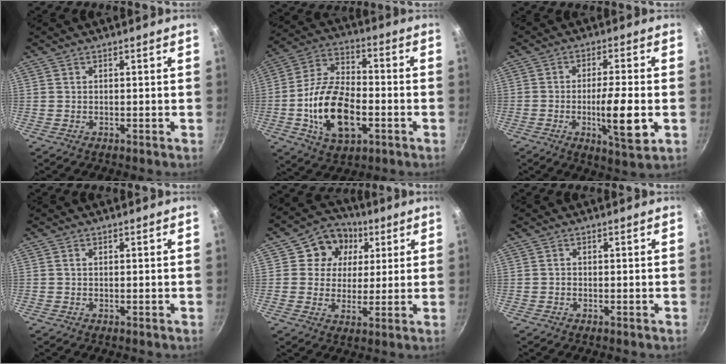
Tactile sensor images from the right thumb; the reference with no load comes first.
{"total": 17.6, "force": [-4.2, 9.8, 14.0], "torque": [-0.246, 0.027, -0.080]}
{"total": 10.2, "force": [-2.4, 2.3, 9.7], "torque": [-0.158, 0.005, -0.038]}
{"total": 0.6, "force": [0.2, 0.4, 0.3], "torque": [-0.006, 0.002, 0.003]}
{"total": 9.9, "force": [3.4, 8.6, 3.5], "torque": [-0.017, -0.010, 0.038]}
{"total": 0.0}